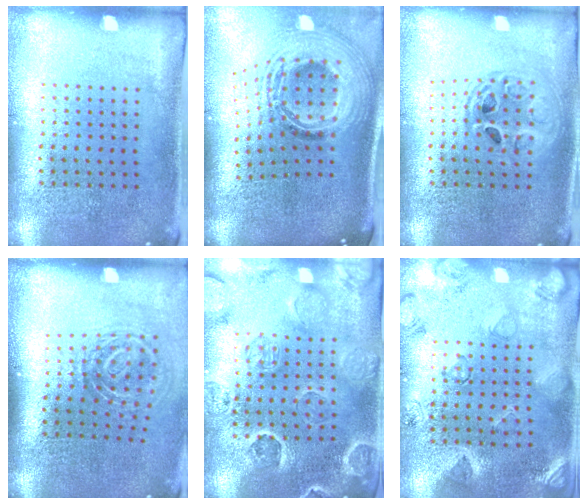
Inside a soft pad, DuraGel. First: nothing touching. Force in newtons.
{"total": 2.6, "press": 1.8, "slide": 1.8}
{"total": 1.4, "press": 1.2, "slide": 0.7}
{"total": 1.8, "press": 1.2, "slide": 1.4}
{"total": 2.6, "press": 2.5, "slide": 0.6}
{"total": 2.6, "press": 1.9, "slide": 1.7}